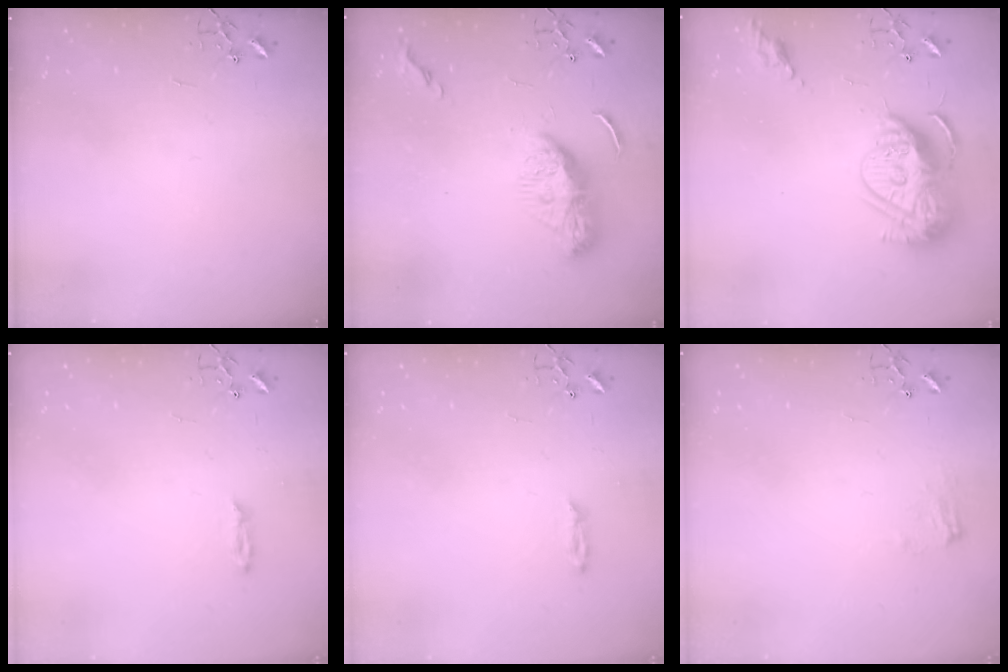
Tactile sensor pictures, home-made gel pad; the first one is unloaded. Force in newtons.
{"total": 10.4, "press": 10.4, "slide": 0.9}
{"total": 16.1, "press": 16.0, "slide": 1.7}
{"total": 2.2, "press": 2.2, "slide": 0.4}
{"total": 2.2, "press": 2.2, "slide": 0.4}
{"total": 7.1, "press": 7.1, "slide": 0.2}